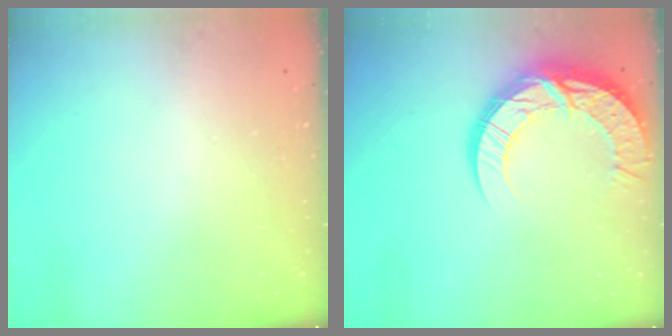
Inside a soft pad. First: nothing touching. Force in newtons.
{"total": 16.6, "press": 16.5, "slide": 1.4}